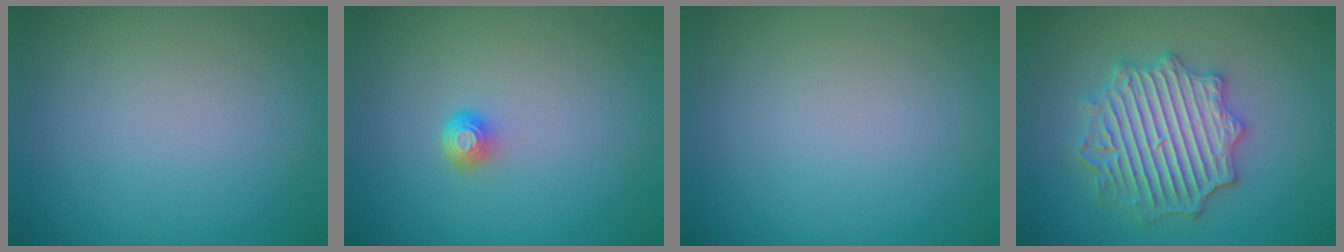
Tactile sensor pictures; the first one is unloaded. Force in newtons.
{"total": 1.5, "press": 1.1, "slide": 1.1}
{"total": 0.0}
{"total": 6.5, "press": 6.5, "slide": 1.0}